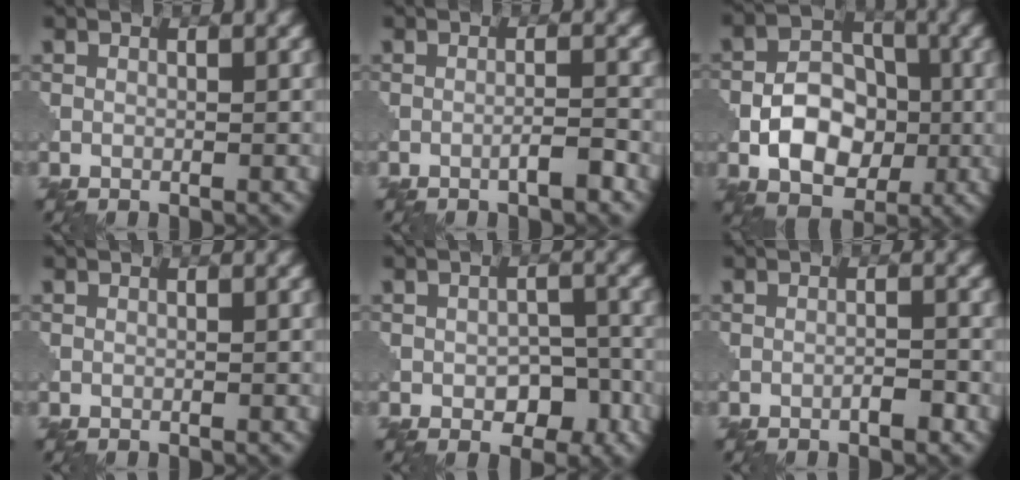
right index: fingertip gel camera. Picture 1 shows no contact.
{"total": 1.9, "force": [-1.1, 0.1, 1.5], "torque": [-0.021, 0.008, -0.022]}
{"total": 6.8, "force": [-1.8, 4.7, 4.6], "torque": [-0.068, 0.003, -0.029]}
{"total": 0.0}
{"total": 3.9, "force": [-1.4, 2.4, 2.8], "torque": [-0.037, -0.004, -0.017]}
{"total": 1.3, "force": [-0.8, 0.2, 0.9], "torque": [-0.015, 0.002, -0.016]}